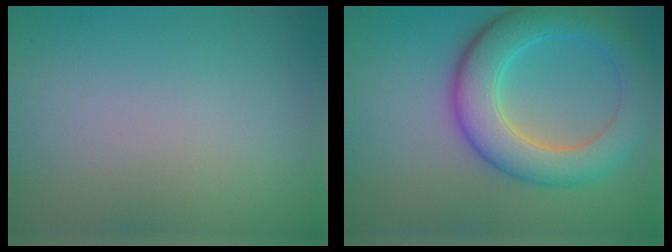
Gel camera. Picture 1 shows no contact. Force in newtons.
{"total": 7.3, "press": 7.3, "slide": 0.2}